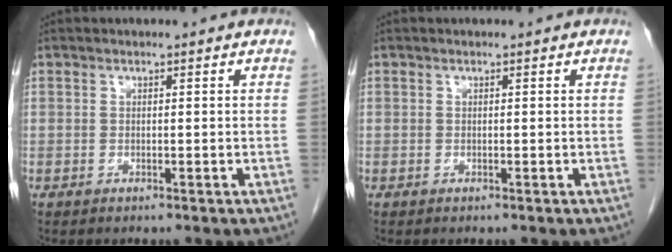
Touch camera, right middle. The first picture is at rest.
{"total": 0.0}